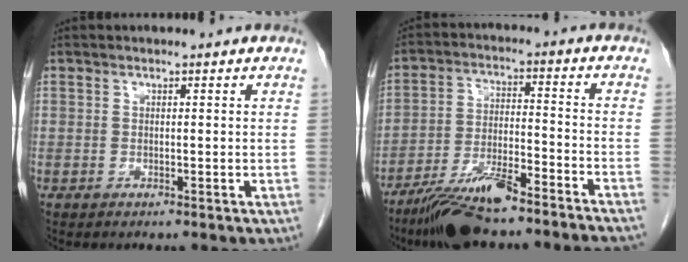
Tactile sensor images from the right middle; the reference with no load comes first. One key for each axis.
{"total": 13.8, "fx": -11.4, "fy": 0.4, "fz": 7.7, "tx": -0.133, "ty": -0.012, "tz": -0.194}